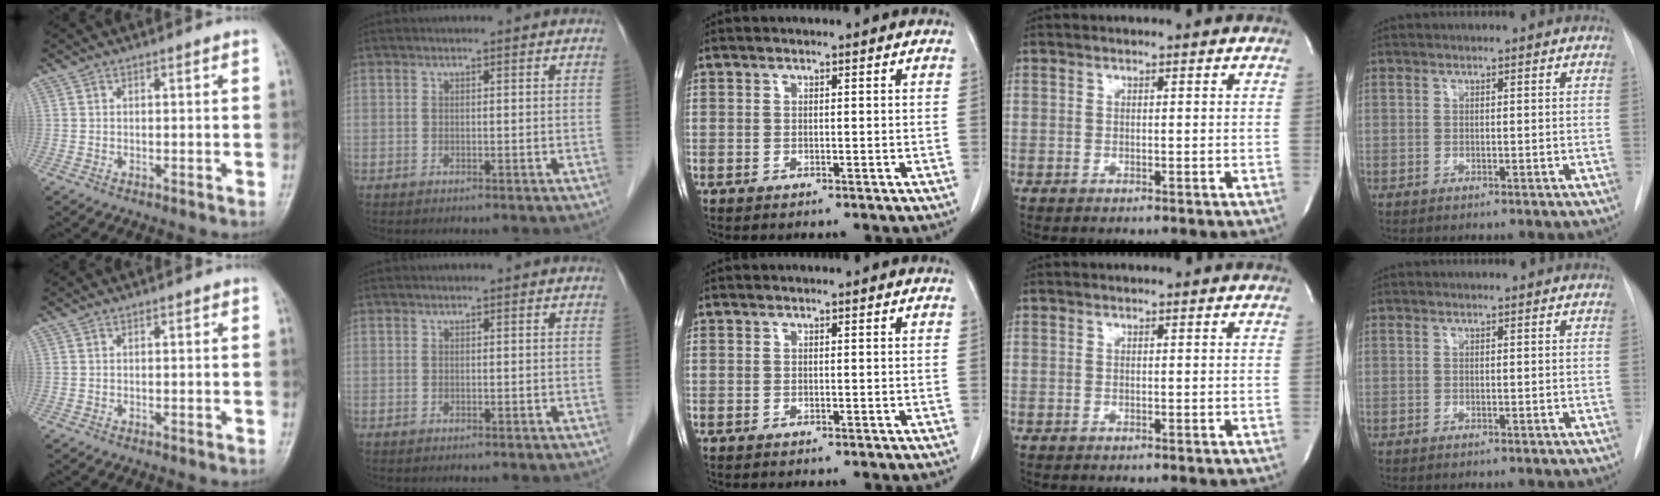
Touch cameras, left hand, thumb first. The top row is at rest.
{}